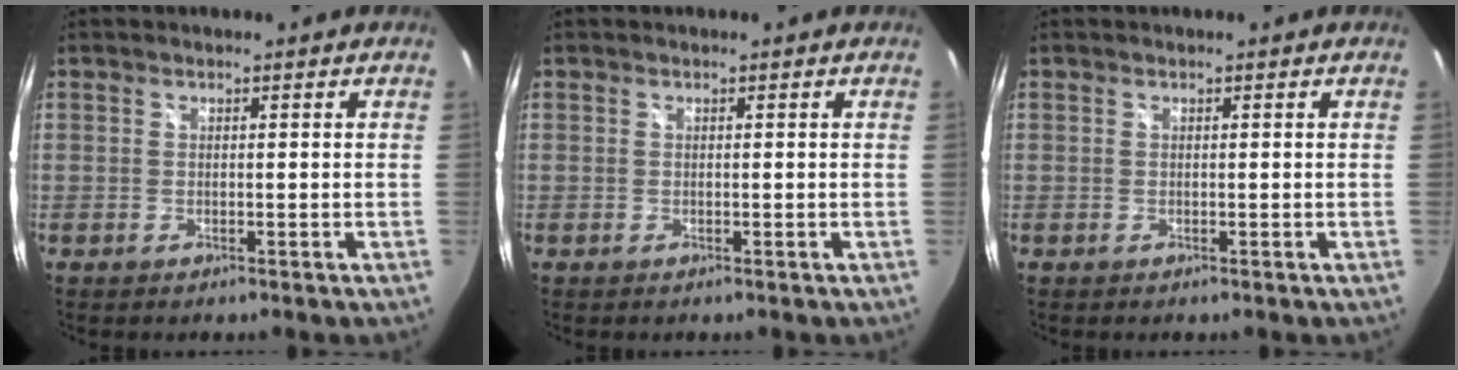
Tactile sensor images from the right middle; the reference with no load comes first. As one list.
[{"total": 0.0}, {"total": 0.0}]